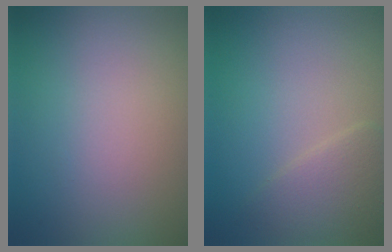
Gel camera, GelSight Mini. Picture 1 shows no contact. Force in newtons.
{"total": 2.6, "press": 2.6, "slide": 0.0}